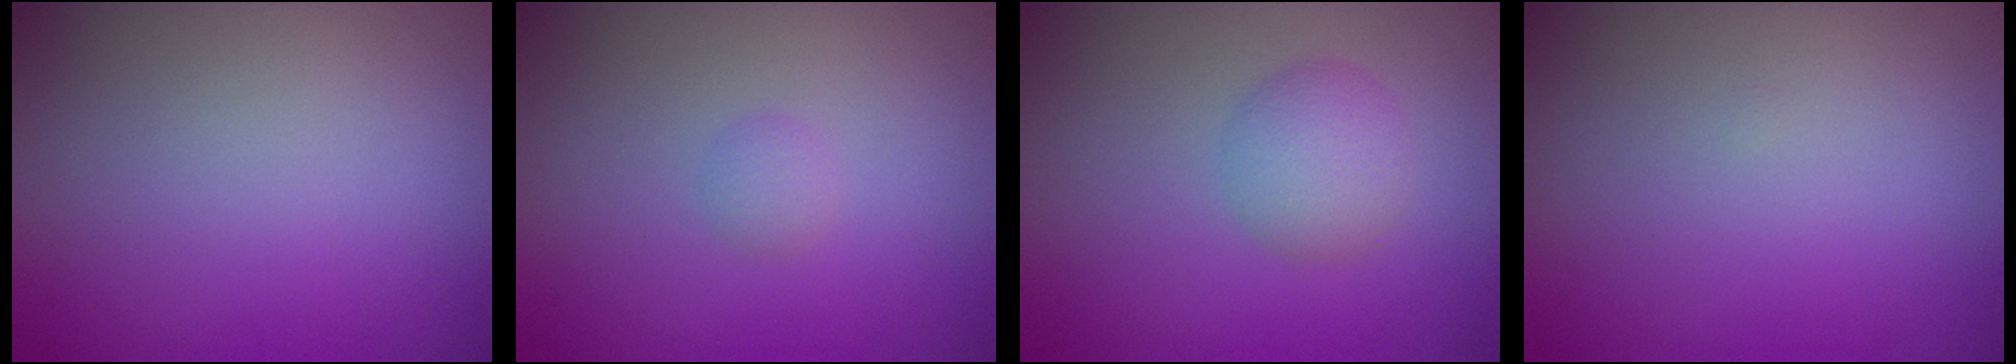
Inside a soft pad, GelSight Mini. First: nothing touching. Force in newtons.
{"total": 0.8, "press": 0.8, "slide": 0.1}
{"total": 2.8, "press": 2.8, "slide": 0.0}
{"total": 0.0}